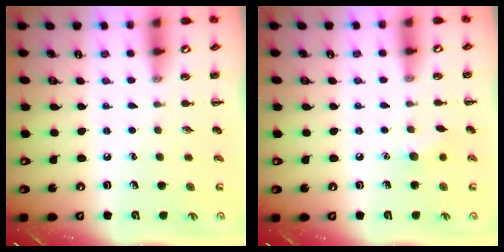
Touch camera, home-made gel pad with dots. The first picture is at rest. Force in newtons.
{"total": 5.0, "press": 4.8, "slide": 1.4}